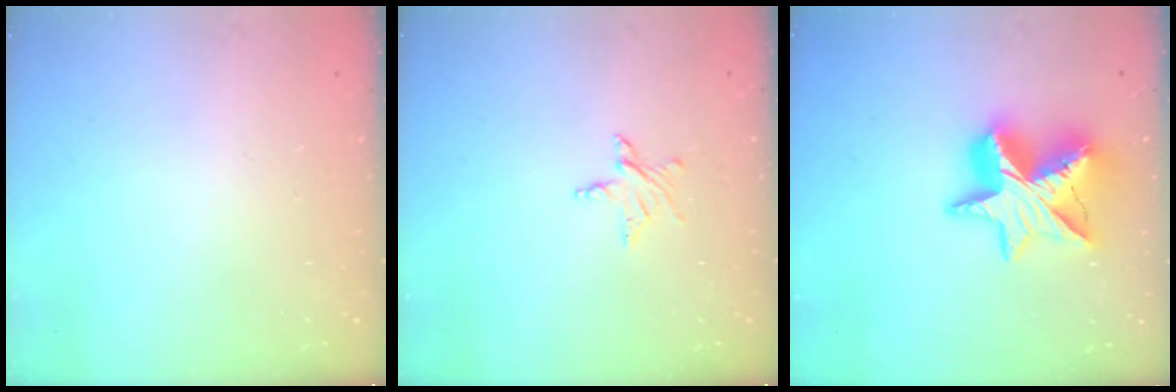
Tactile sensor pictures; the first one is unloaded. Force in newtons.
{"total": 4.4, "press": 4.3, "slide": 0.6}
{"total": 18.3, "press": 18.2, "slide": 1.3}